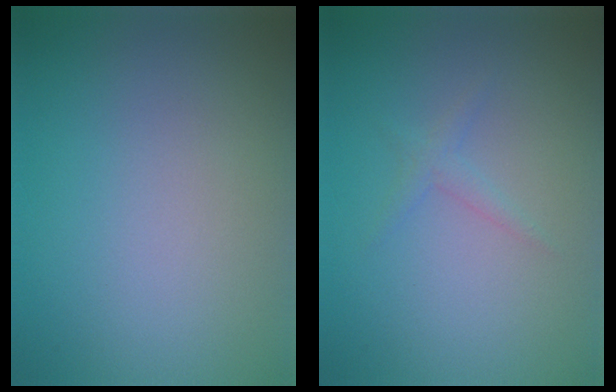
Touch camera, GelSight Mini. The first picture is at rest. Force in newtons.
{"total": 1.1, "press": 1.1, "slide": 0.0}